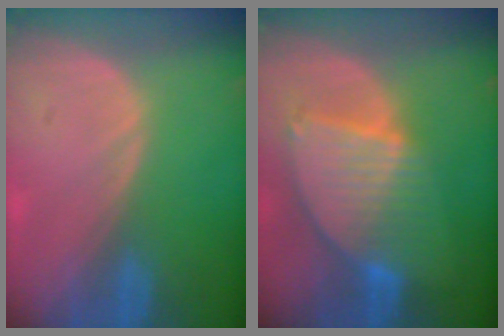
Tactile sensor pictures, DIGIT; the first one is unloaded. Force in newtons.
{"total": 8.7, "press": 7.5, "slide": 4.4}